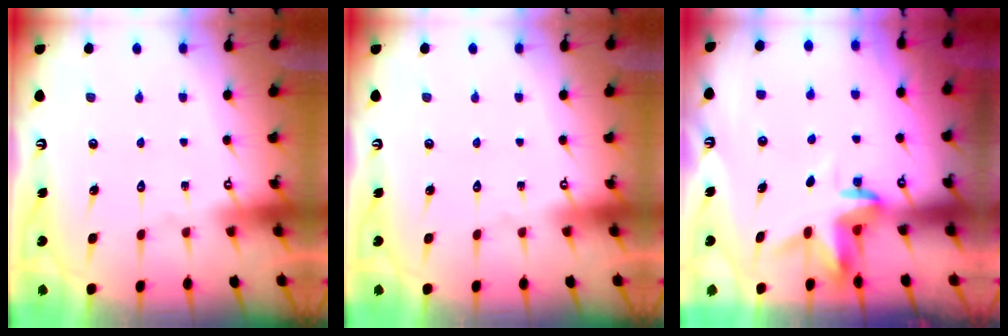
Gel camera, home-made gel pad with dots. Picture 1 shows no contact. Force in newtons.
{"total": 0.0}
{"total": 3.6, "press": 3.6, "slide": 0.2}